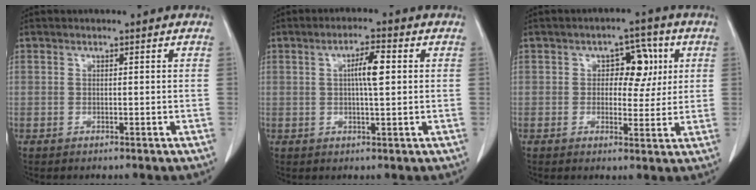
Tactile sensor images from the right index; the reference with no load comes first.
{"total": 4.6, "force": [0.8, 0.5, 4.5], "torque": [-0.079, 0.004, 0.011]}
{"total": 5.7, "force": [1.6, 3.2, 4.4], "torque": [-0.055, 0.012, 0.023]}